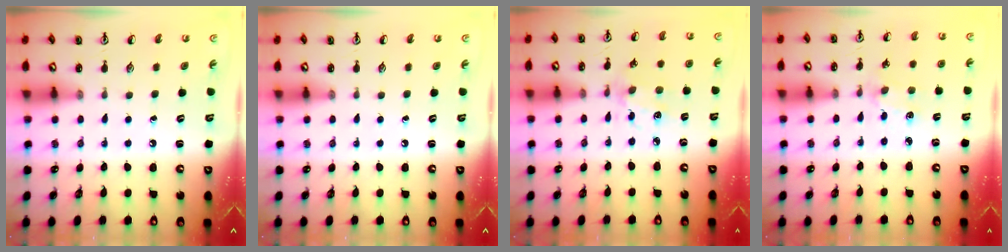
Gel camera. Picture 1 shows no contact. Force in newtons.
{"total": 0.0}
{"total": 4.2, "press": 4.0, "slide": 1.4}
{"total": 2.5, "press": 2.4, "slide": 0.3}